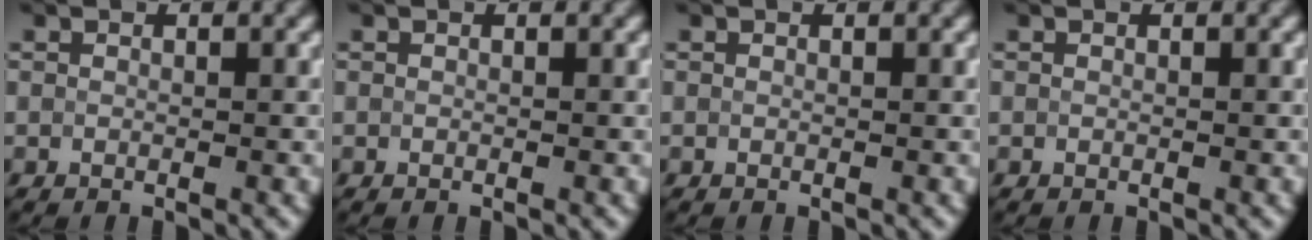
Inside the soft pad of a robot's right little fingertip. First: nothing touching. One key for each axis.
{"total": 0.0}
{"total": 0.0}
{"total": 0.0}